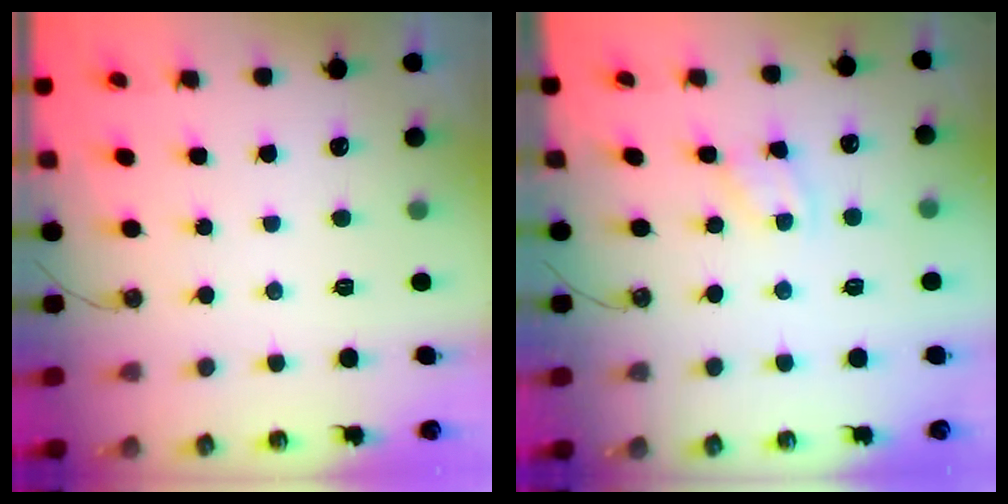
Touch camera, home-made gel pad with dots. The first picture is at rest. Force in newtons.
{"total": 2.7, "press": 2.7, "slide": 0.4}